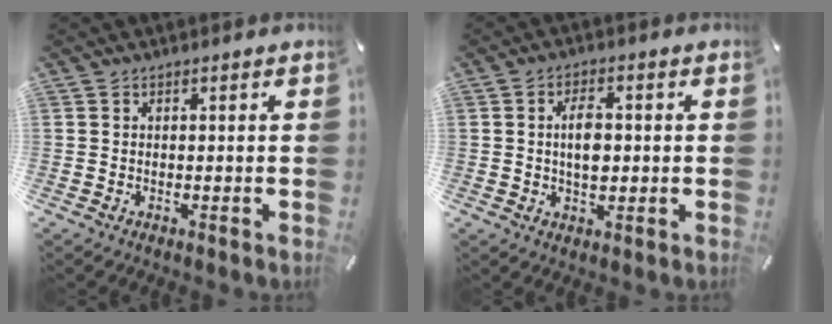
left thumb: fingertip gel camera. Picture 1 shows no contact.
{"total": 5.8, "force": [0.3, 3.3, 4.8], "torque": [-0.086, -0.001, -0.001]}